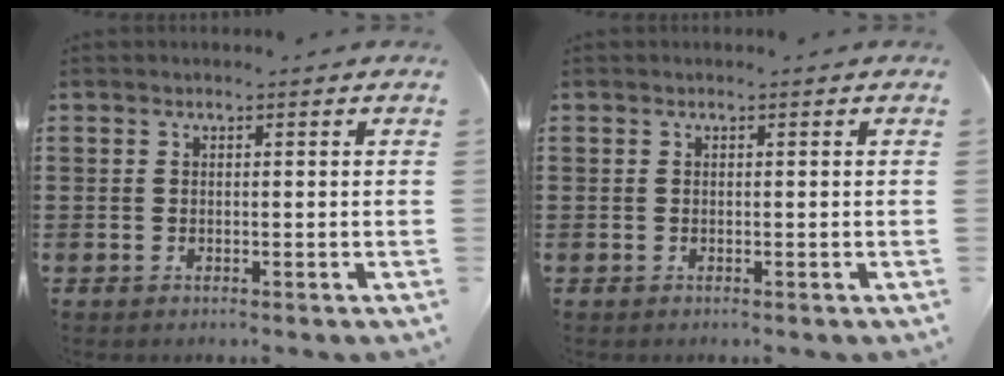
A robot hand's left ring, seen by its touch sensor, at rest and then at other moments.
{"total": 0.0}